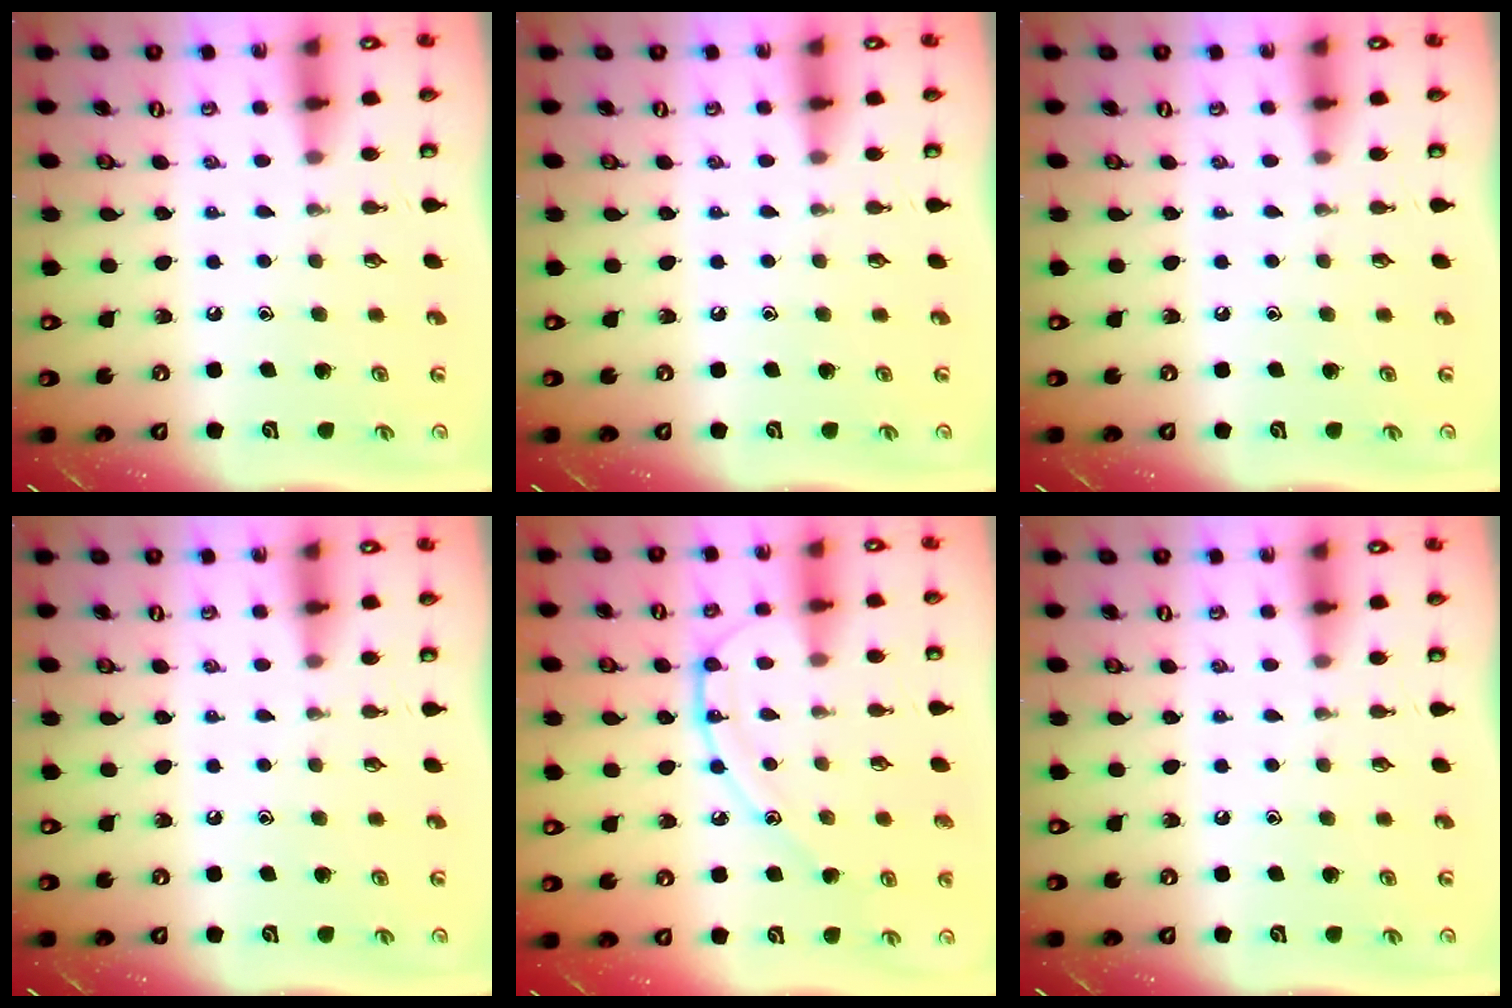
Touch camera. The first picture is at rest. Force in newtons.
{"total": 0.0}
{"total": 0.0}
{"total": 0.0}
{"total": 9.9, "press": 9.9, "slide": 0.2}
{"total": 0.0}